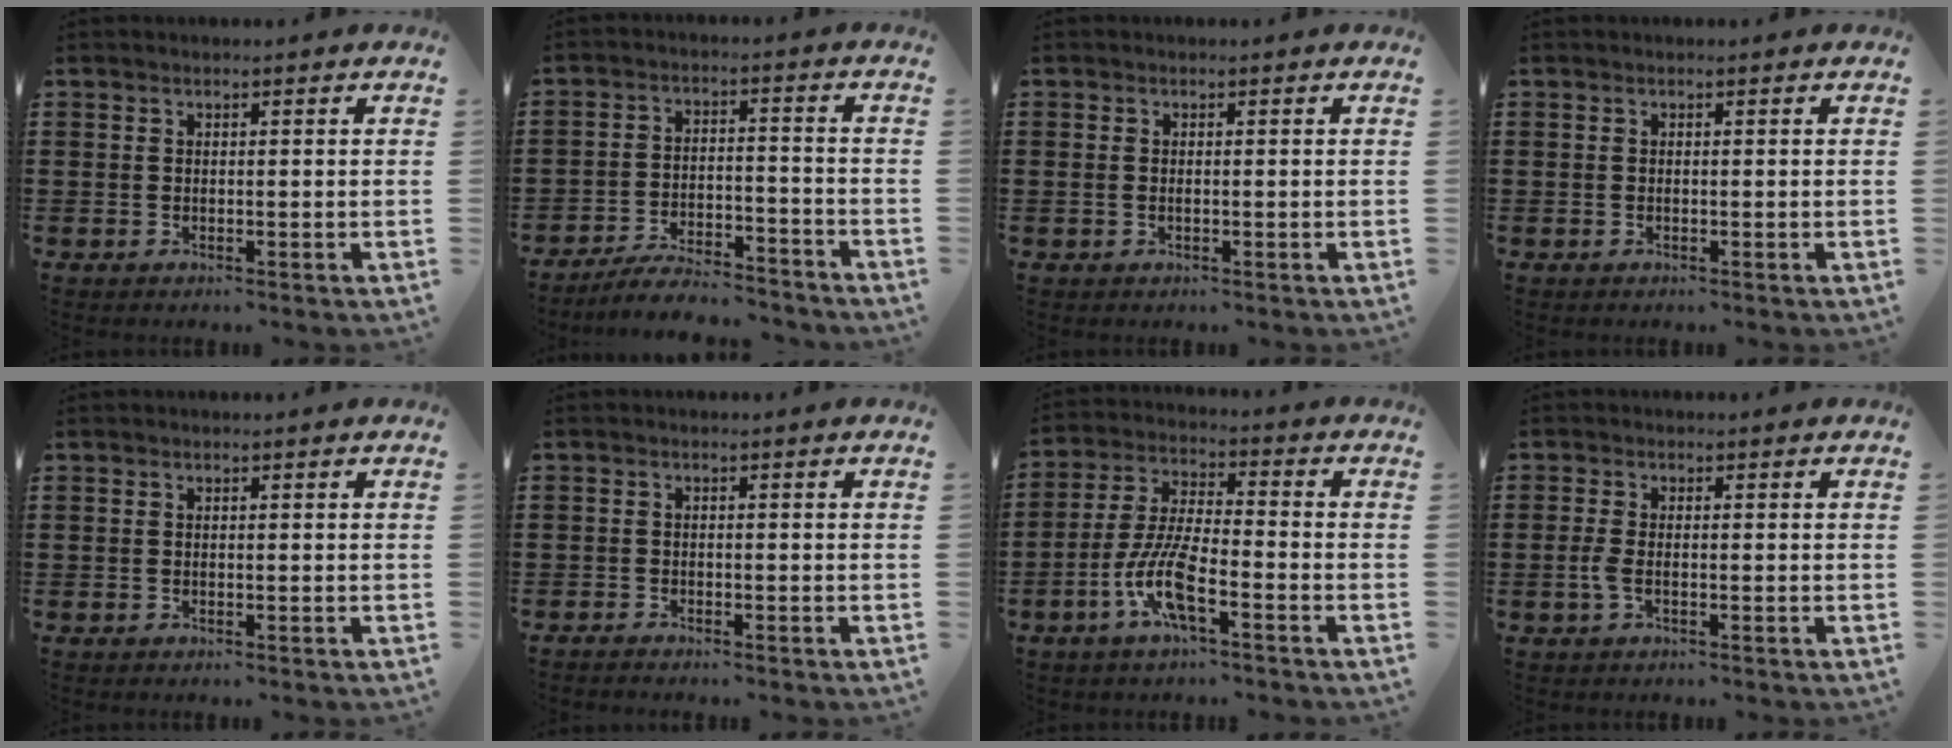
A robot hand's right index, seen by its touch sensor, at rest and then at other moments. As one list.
[{"total": 6.1, "force": [-5.8, 0.5, 1.9], "torque": [-0.034, 0.006, -0.110]}, {"total": 0.6, "force": [-0.2, 0.2, 0.5], "torque": [-0.013, -0.002, -0.003]}, {"total": 0.0}, {"total": 0.0}, {"total": 0.9, "force": [-0.9, 0.1, 0.0], "torque": [-0.002, 0.002, -0.019]}, {"total": 9.2, "force": [-4.4, 2.2, 7.8], "torque": [-0.187, -0.013, -0.089]}, {"total": 2.3, "force": [-0.8, 0.7, 2.1], "torque": [-0.060, -0.009, -0.020]}]